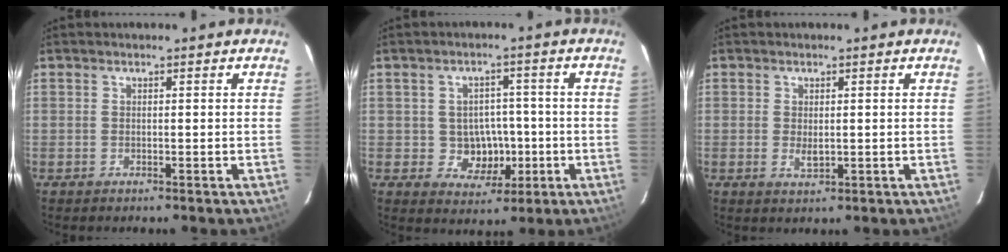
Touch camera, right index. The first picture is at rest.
{"total": 6.3, "force": [-1.2, 5.8, 2.2], "torque": [-0.050, 0.017, 0.000]}
{"total": 2.2, "force": [-0.1, 1.2, 1.8], "torque": [-0.032, -0.004, 0.001]}